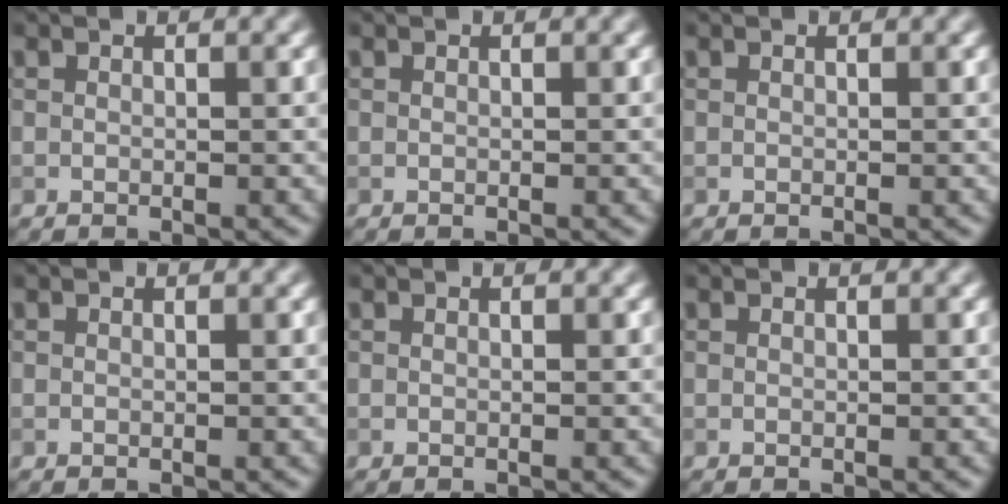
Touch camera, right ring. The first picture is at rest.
{"total": 0.0}
{"total": 0.0}
{"total": 0.0}
{"total": 0.0}
{"total": 0.0}